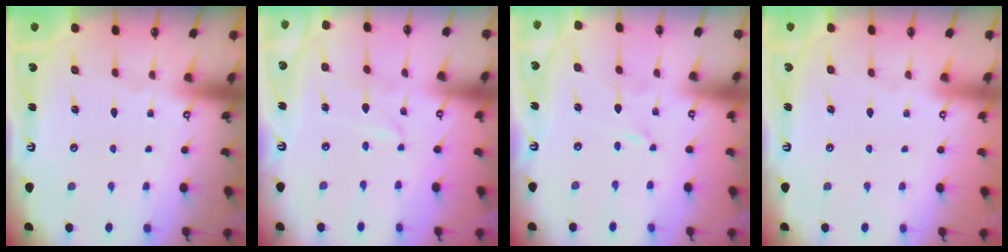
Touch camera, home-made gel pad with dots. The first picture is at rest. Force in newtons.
{"total": 2.6, "press": 2.5, "slide": 0.4}
{"total": 0.0}
{"total": 0.0}